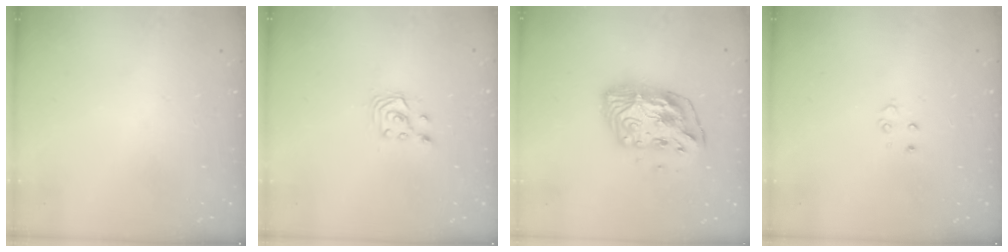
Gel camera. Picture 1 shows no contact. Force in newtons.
{"total": 2.9, "press": 2.9, "slide": 0.2}
{"total": 11.0, "press": 11.0, "slide": 0.5}
{"total": 2.8, "press": 2.8, "slide": 0.3}